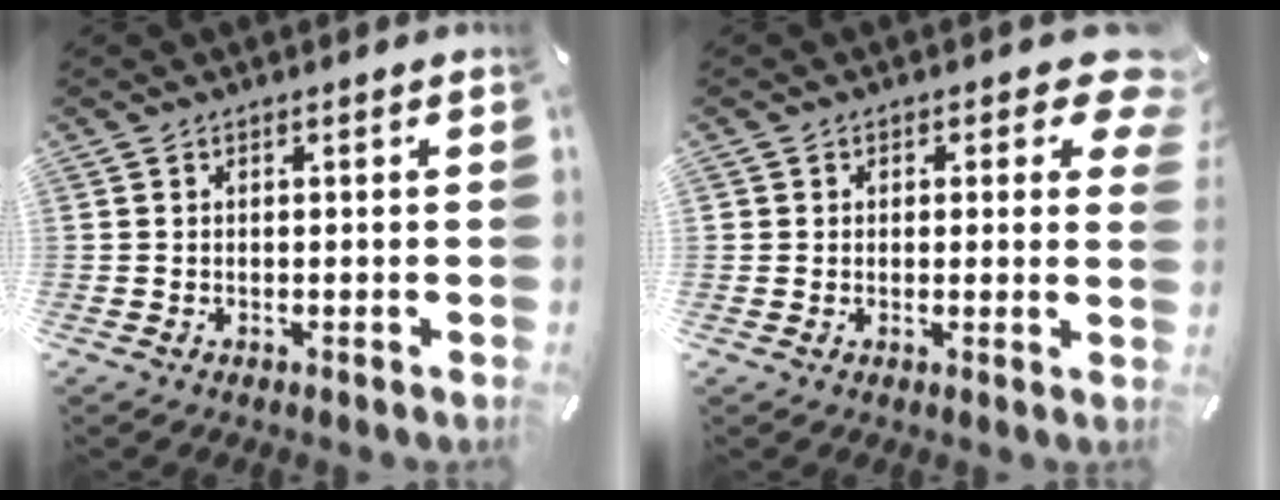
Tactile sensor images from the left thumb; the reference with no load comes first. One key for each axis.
{"total": 5.7, "fx": 2.7, "fy": 3.5, "fz": 3.7, "tx": -0.028, "ty": -0.013, "tz": 0.041}